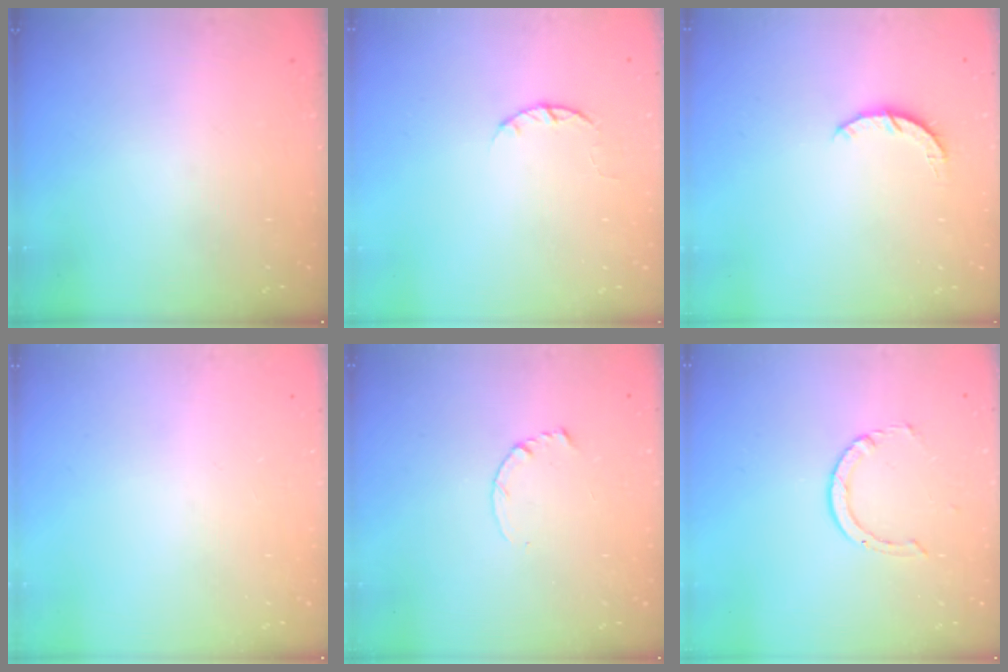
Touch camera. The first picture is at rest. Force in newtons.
{"total": 2.5, "press": 2.4, "slide": 0.4}
{"total": 3.0, "press": 3.0, "slide": 0.4}
{"total": 0.0}
{"total": 3.5, "press": 3.5, "slide": 0.4}
{"total": 3.3, "press": 3.3, "slide": 0.3}